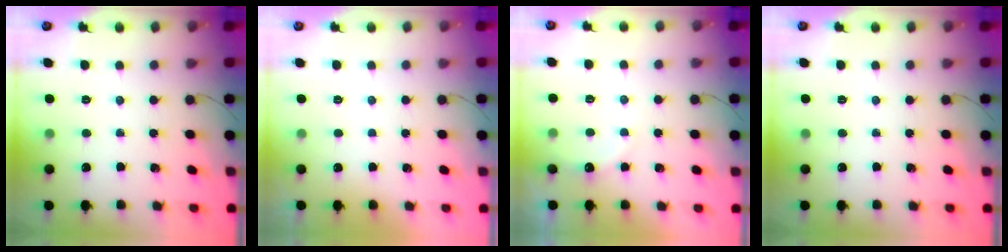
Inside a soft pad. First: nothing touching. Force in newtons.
{"total": 2.9, "press": 2.9, "slide": 0.1}
{"total": 6.1, "press": 6.0, "slide": 0.9}
{"total": 0.0}